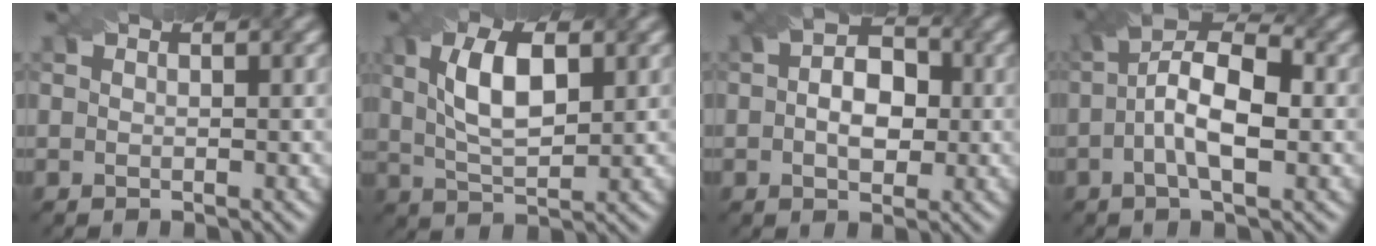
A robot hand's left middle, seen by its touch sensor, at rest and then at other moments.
{"total": 5.3, "force": [1.0, 2.5, 4.6], "torque": [-0.082, 0.010, 0.033]}
{"total": 4.3, "force": [-0.5, 3.1, 2.9], "torque": [-0.034, 0.008, 0.000]}
{"total": 6.4, "force": [-1.0, 2.7, 5.7], "torque": [-0.096, 0.018, -0.011]}